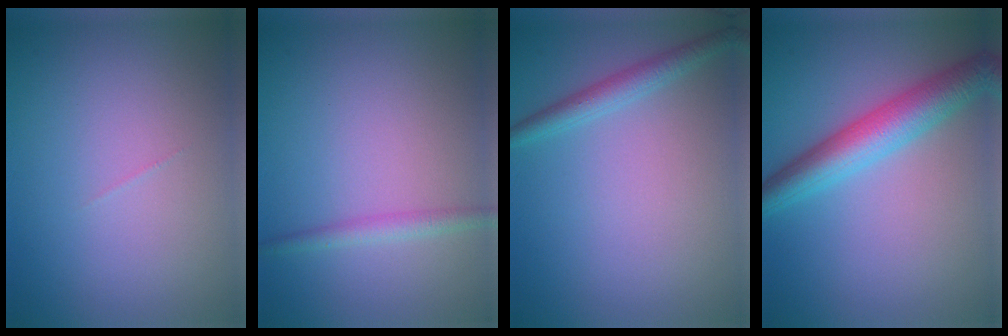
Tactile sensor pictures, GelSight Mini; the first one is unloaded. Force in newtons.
{"total": 1.7, "press": 1.7, "slide": 0.0}
{"total": 2.0, "press": 2.0, "slide": 0.0}
{"total": 5.4, "press": 5.4, "slide": 0.1}